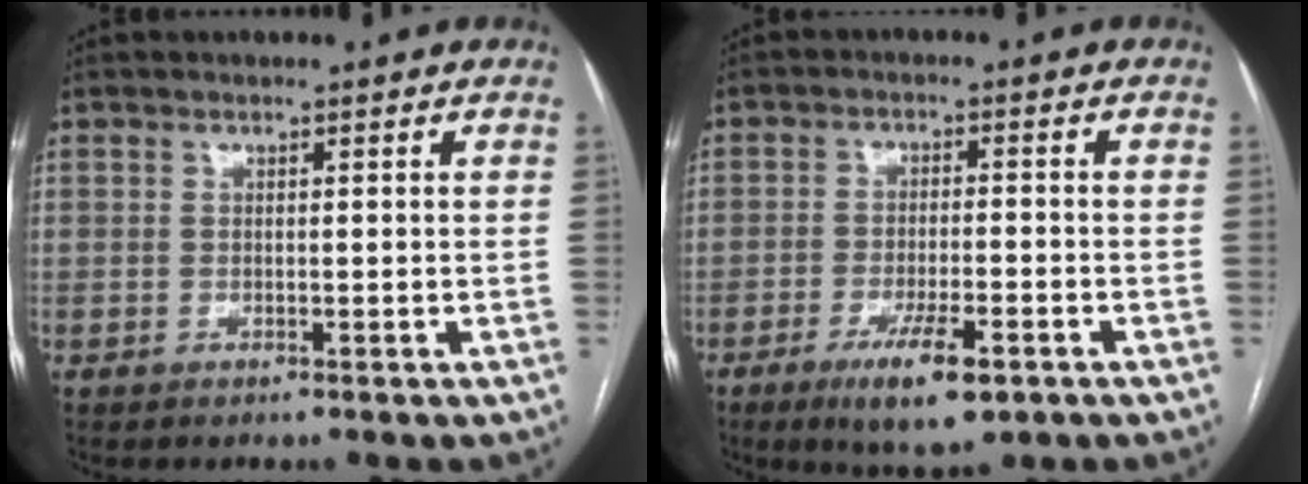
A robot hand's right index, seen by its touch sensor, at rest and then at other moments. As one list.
[{"total": 8.4, "force": [-4.7, 1.8, 6.8], "torque": [-0.120, -0.015, -0.071]}]